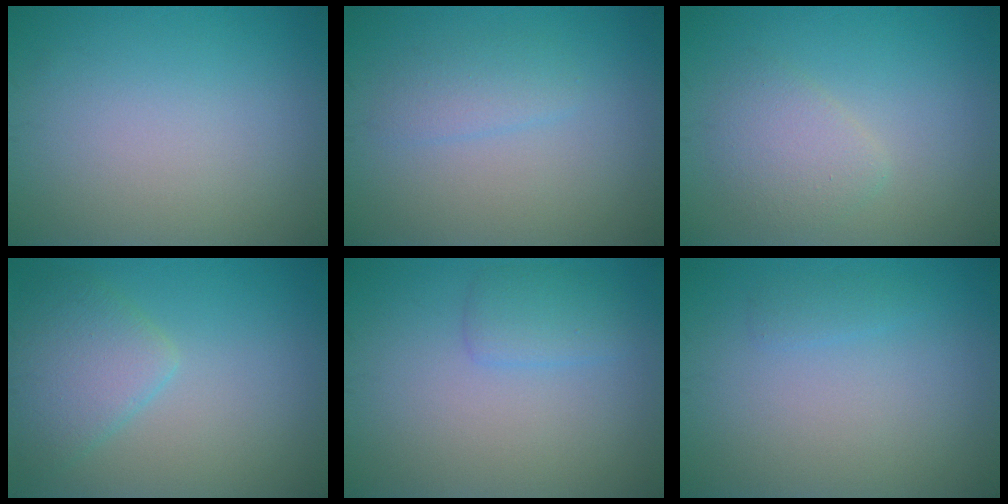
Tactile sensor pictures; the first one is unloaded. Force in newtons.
{"total": 1.8, "press": 1.8, "slide": 0.0}
{"total": 2.5, "press": 2.5, "slide": 0.1}
{"total": 3.8, "press": 3.8, "slide": 0.3}
{"total": 1.9, "press": 1.9, "slide": 0.1}
{"total": 0.8, "press": 0.8, "slide": 0.0}